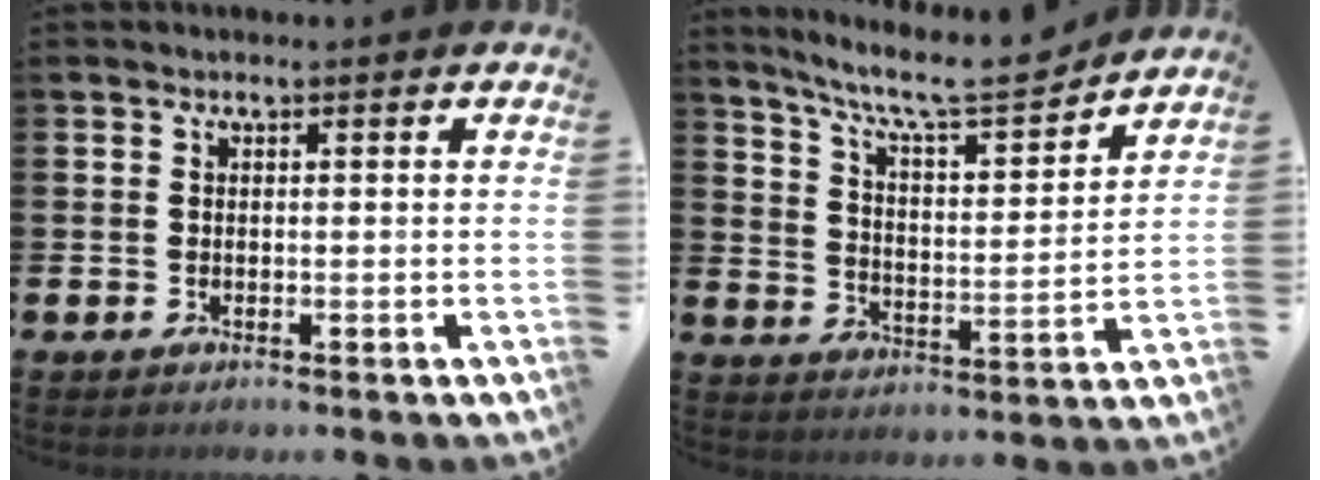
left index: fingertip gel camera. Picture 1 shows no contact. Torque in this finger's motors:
{"motor_torque": [0.91, -1.23, 0.42, 0.14]}